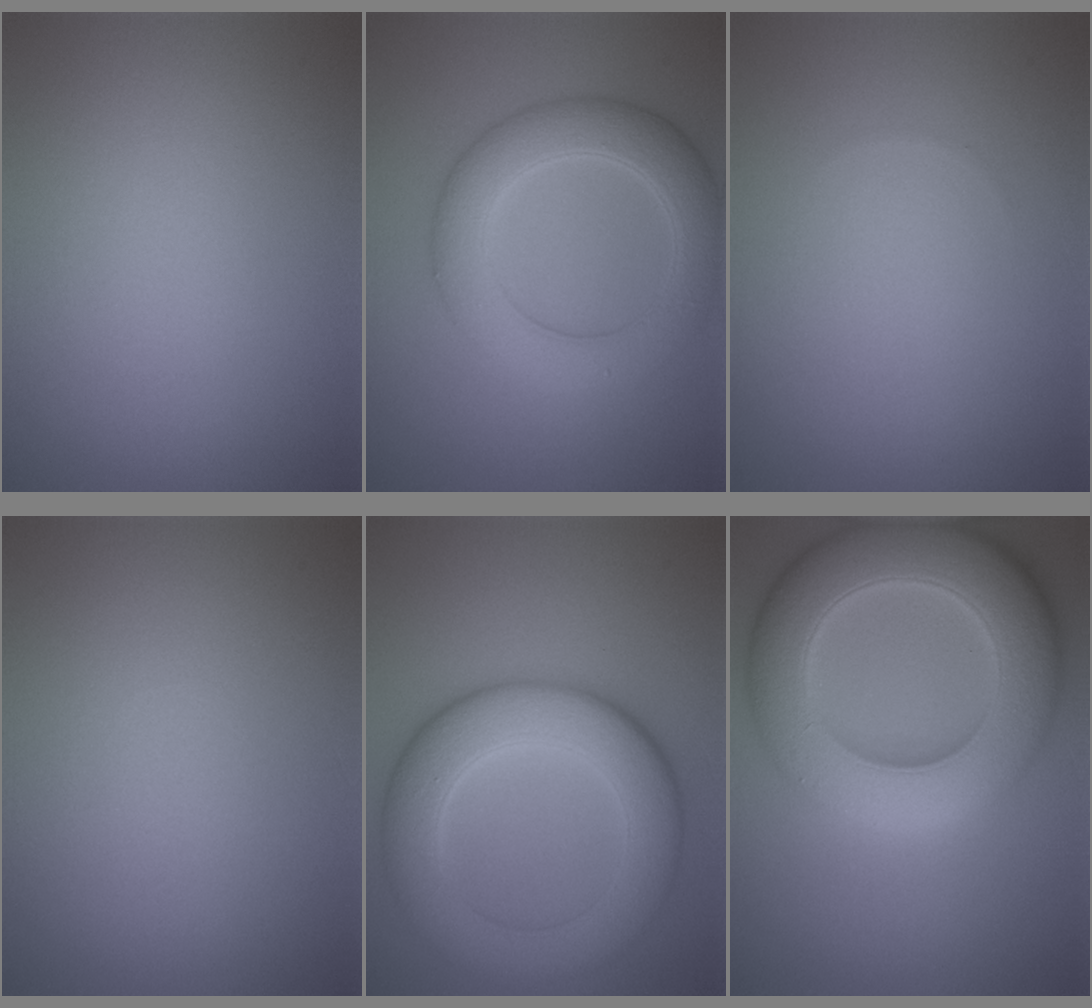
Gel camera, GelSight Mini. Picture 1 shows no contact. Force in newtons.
{"total": 5.8, "press": 5.8, "slide": 0.2}
{"total": 0.0}
{"total": 0.0}
{"total": 8.5, "press": 8.5, "slide": 0.4}
{"total": 11.5, "press": 11.5, "slide": 0.9}